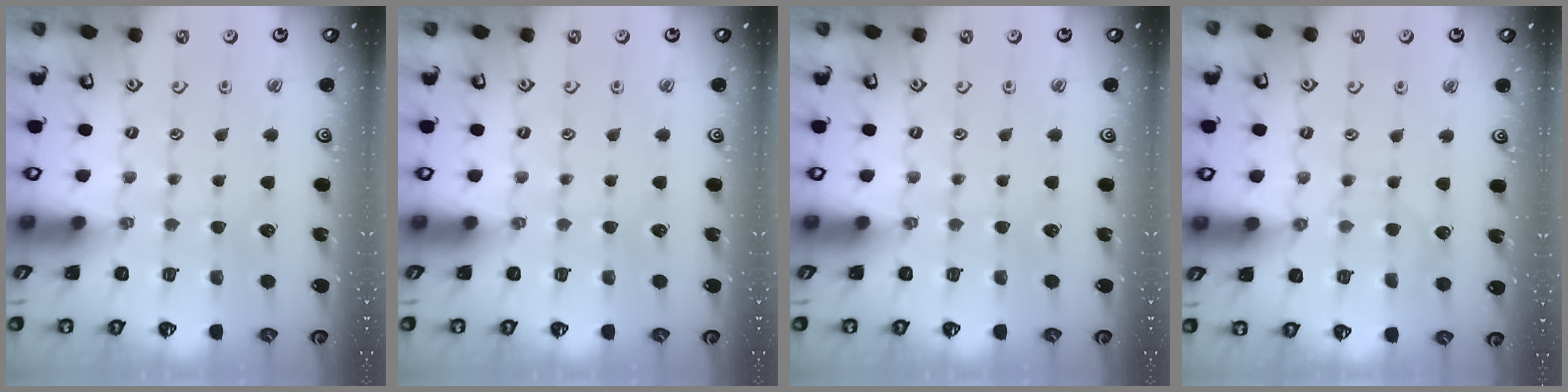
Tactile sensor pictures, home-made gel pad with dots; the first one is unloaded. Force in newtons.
{"total": 0.0}
{"total": 0.0}
{"total": 2.8, "press": 2.8, "slide": 0.3}